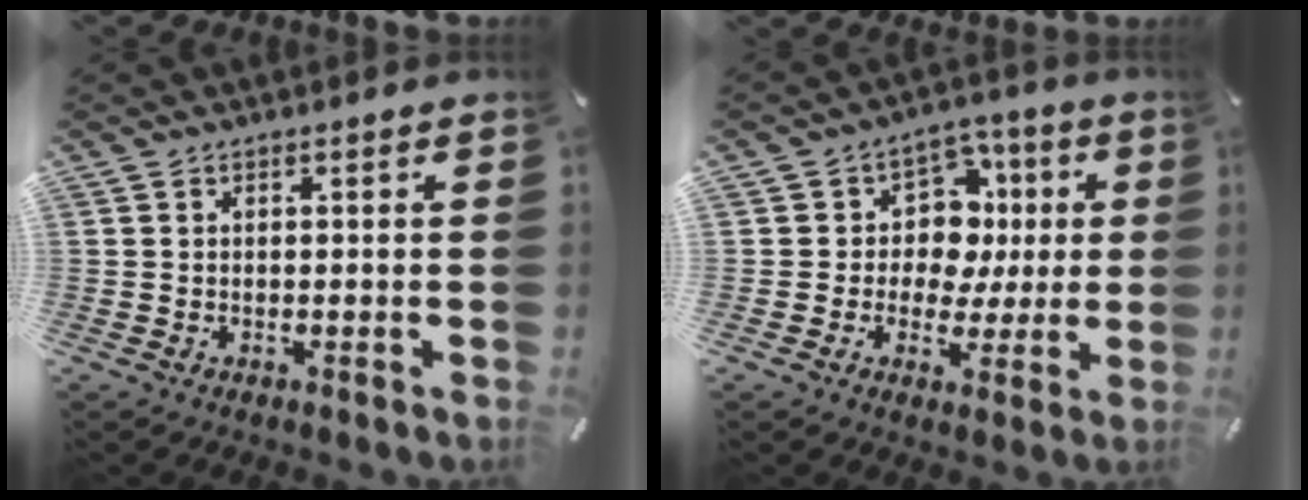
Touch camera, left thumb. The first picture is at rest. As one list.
[{"total": 10.5, "force": [0.9, 9.7, 3.9], "torque": [-0.060, 0.000, 0.023]}]